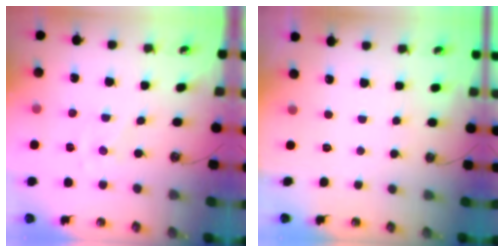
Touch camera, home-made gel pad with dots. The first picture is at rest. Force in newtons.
{"total": 0.0}